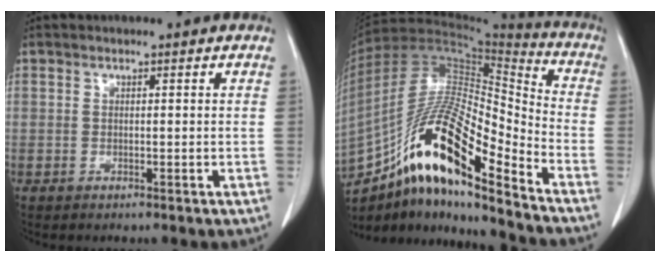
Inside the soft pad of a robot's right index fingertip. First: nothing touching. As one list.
[{"total": 21.3, "force": [-13.3, 3.8, 16.2], "torque": [-0.313, 0.003, -0.232]}]